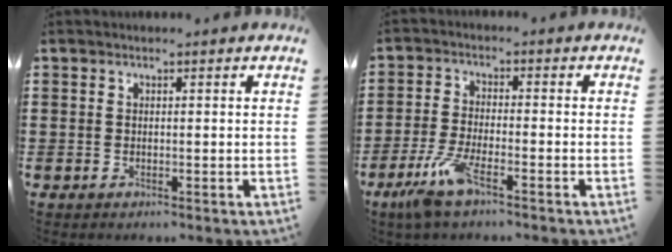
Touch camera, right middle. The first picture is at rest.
{"total": 6.3, "force": [-4.0, 1.2, 4.7], "torque": [-0.115, -0.015, -0.078]}